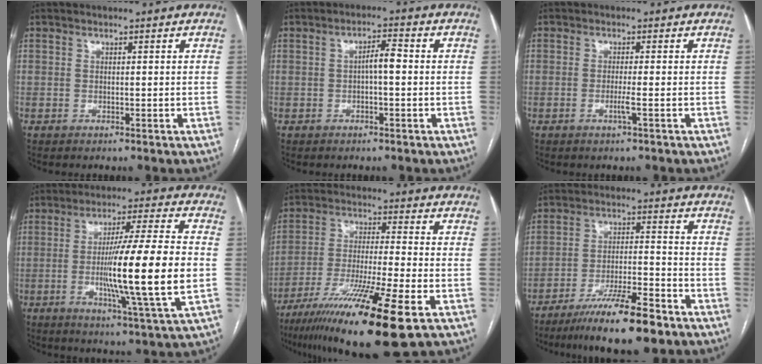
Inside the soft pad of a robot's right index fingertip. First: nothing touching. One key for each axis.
{"total": 3.4, "fx": -0.1, "fy": 0.7, "fz": 3.3, "tx": -0.053, "ty": 0.010, "tz": -0.003}
{"total": 0.9, "fx": -0.4, "fy": -0.1, "fz": 0.8, "tx": -0.017, "ty": 0.000, "tz": -0.006}
{"total": 16.7, "fx": -2.0, "fy": -0.9, "fz": 16.6, "tx": -0.282, "ty": -0.014, "tz": -0.041}
{"total": 18.3, "fx": -10.4, "fy": 0.2, "fz": 15.0, "tx": -0.258, "ty": -0.047, "tz": -0.182}
{"total": 12.6, "fx": -8.9, "fy": 1.6, "fz": 8.7, "tx": -0.146, "ty": -0.017, "tz": -0.151}